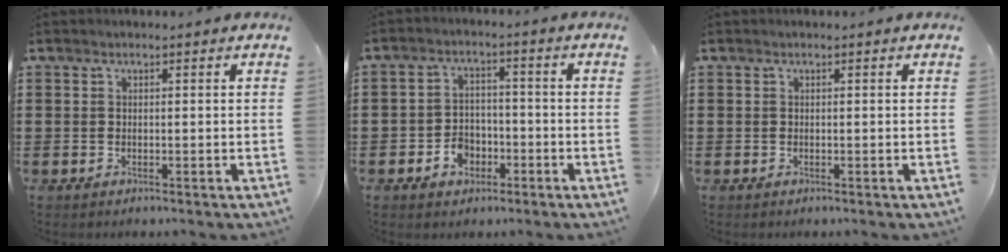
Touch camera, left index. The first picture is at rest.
{"total": 4.3, "force": [-2.3, 3.1, 1.9], "torque": [-0.038, 0.008, -0.045]}
{"total": 0.0}